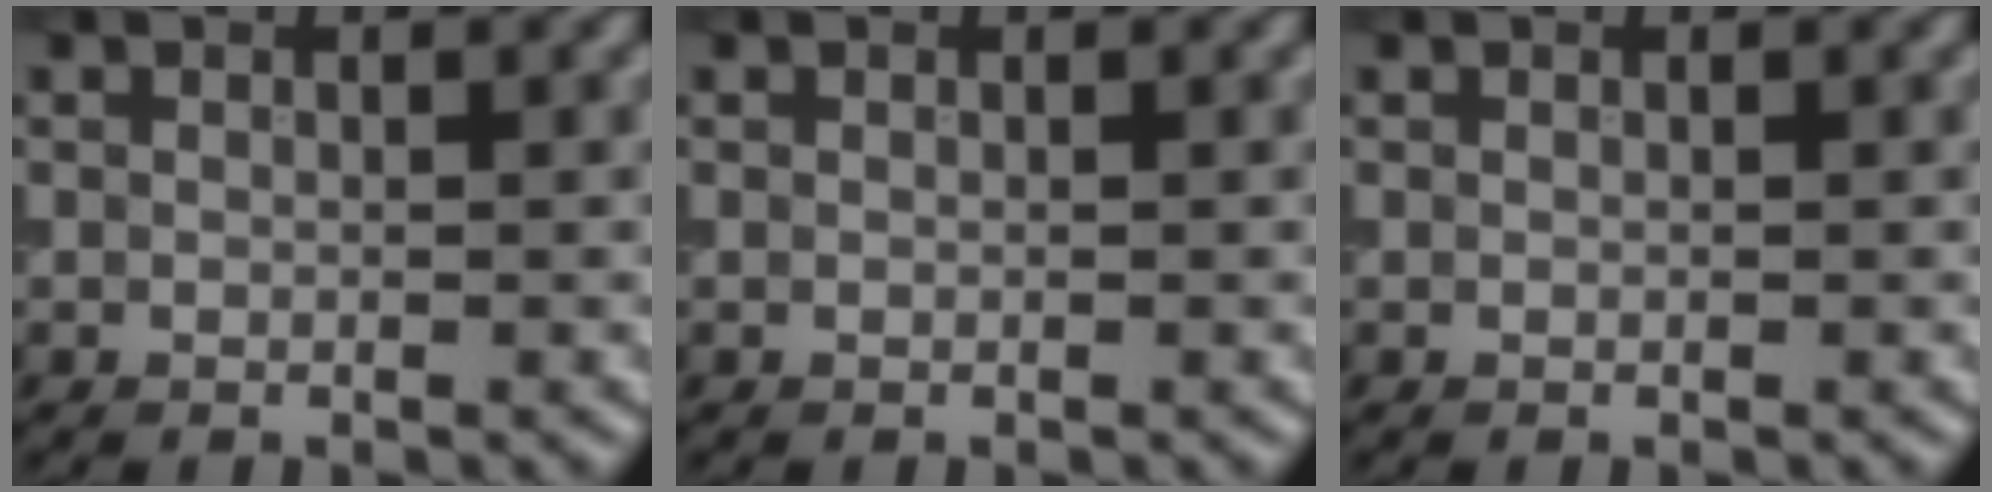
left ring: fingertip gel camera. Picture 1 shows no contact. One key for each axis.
{"total": 0.0}
{"total": 0.0}